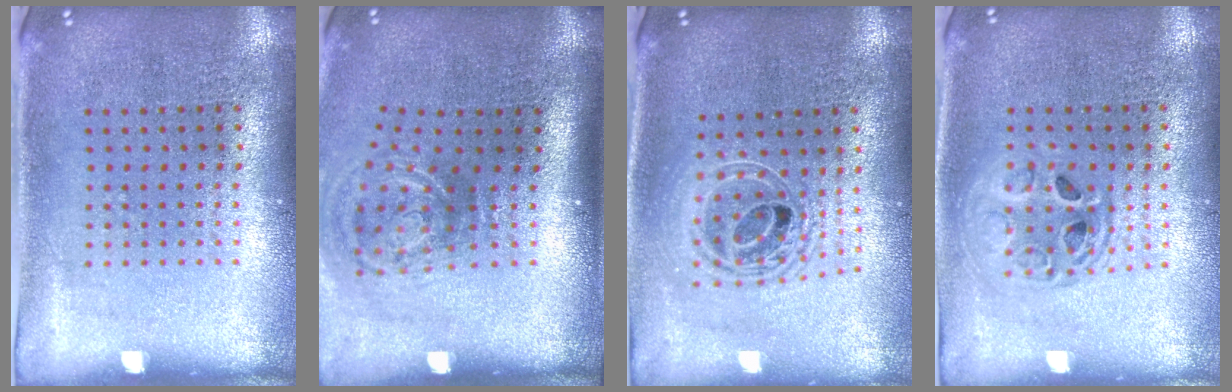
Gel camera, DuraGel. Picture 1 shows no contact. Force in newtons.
{"total": 2.1, "press": 1.2, "slide": 1.7}
{"total": 2.0, "press": 1.5, "slide": 1.2}
{"total": 1.5, "press": 1.3, "slide": 0.7}